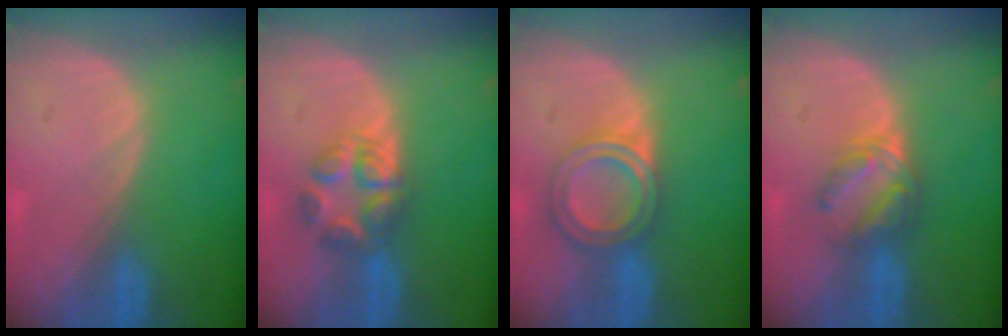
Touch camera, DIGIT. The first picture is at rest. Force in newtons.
{"total": 5.6, "press": 5.6, "slide": 0.4}
{"total": 6.4, "press": 5.8, "slide": 2.8}
{"total": 6.1, "press": 5.3, "slide": 3.1}